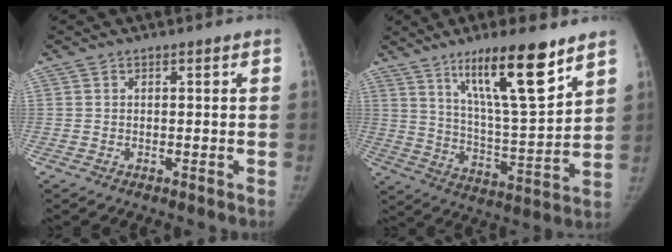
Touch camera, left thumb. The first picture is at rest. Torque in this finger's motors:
{"motor_torque": [1.28, -0.48, 1.68, -1.09, 0.46]}